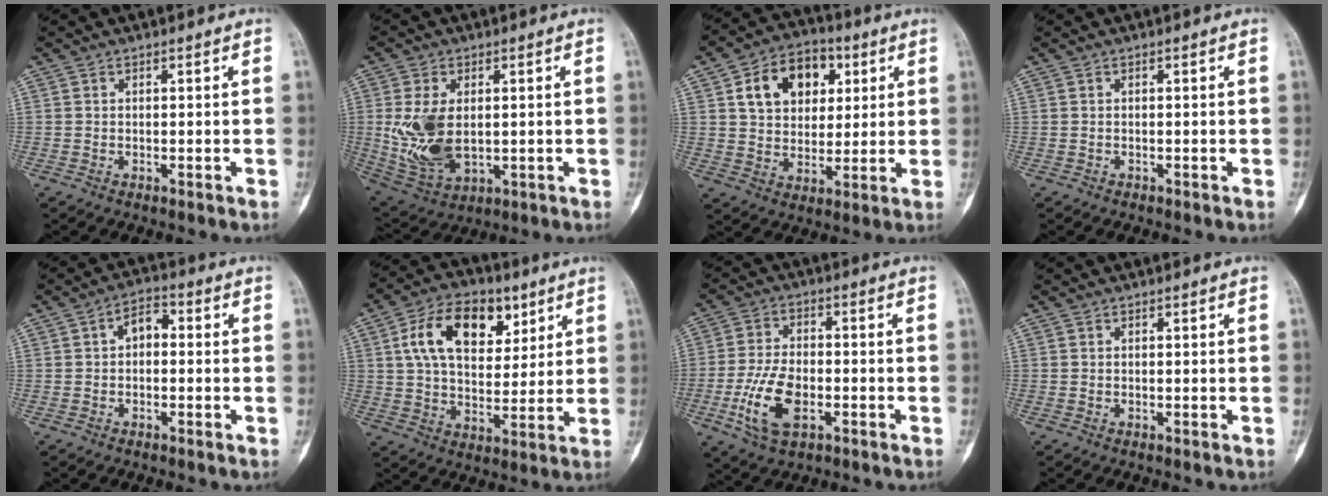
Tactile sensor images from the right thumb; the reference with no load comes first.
{"total": 12.6, "force": [0.4, 7.6, 10.0], "torque": [-0.200, -0.010, 0.029]}
{"total": 13.6, "force": [4.7, 9.8, 8.2], "torque": [-0.093, -0.003, 0.076]}
{"total": 0.0}
{"total": 4.6, "force": [0.2, 3.0, 3.5], "torque": [-0.043, 0.018, -0.010]}
{"total": 16.3, "force": [6.4, 10.1, 11.0], "torque": [-0.155, -0.010, 0.111]}
{"total": 10.9, "force": [-3.7, 5.7, 8.5], "torque": [-0.176, 0.011, -0.066]}
{"total": 0.0}